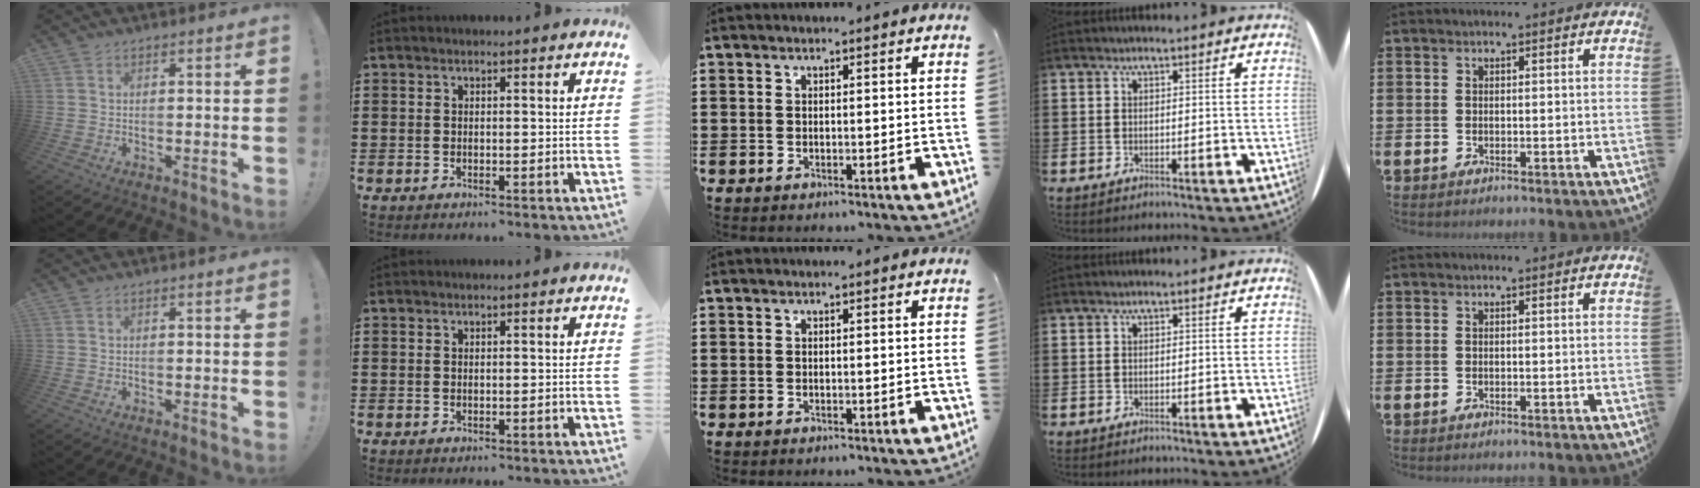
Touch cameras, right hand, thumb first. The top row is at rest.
{}